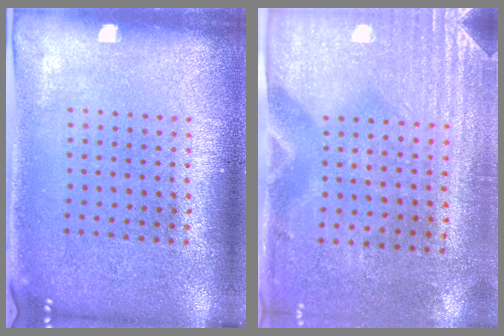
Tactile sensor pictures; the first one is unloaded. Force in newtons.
{"total": 3.0, "press": 2.6, "slide": 1.5}